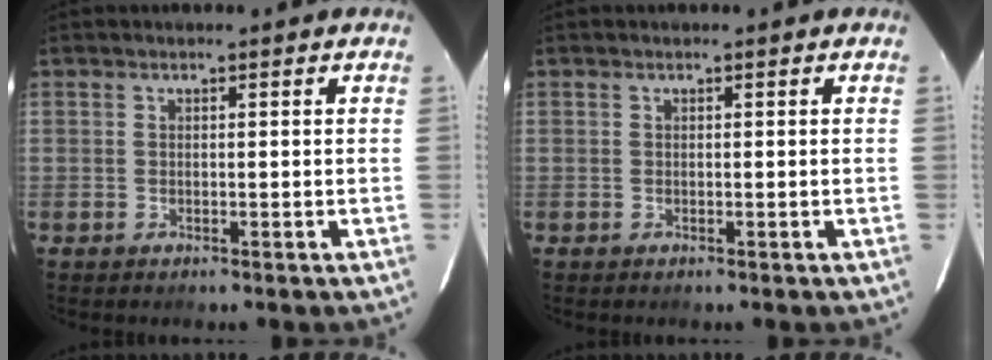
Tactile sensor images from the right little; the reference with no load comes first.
{"total": 0.0}